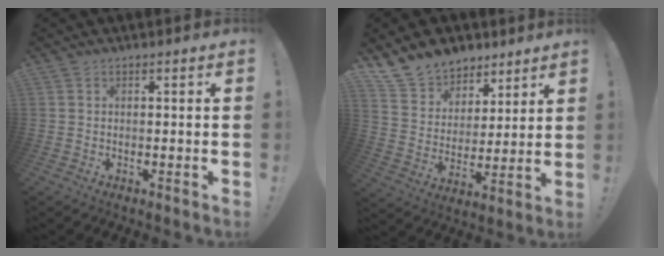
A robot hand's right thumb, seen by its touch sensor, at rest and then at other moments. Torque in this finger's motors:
{"motor_torque": [0.06, 0.15, 0.52, 0.51, 0.11]}